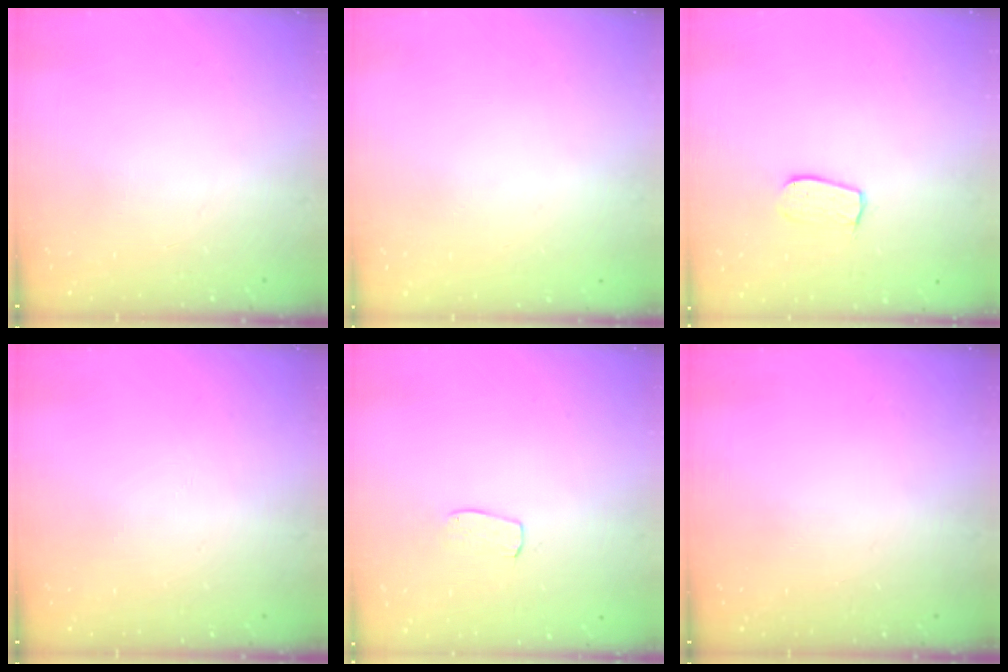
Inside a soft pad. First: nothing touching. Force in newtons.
{"total": 0.0}
{"total": 6.7, "press": 6.7, "slide": 0.5}
{"total": 0.0}
{"total": 4.5, "press": 4.5, "slide": 0.3}
{"total": 0.0}